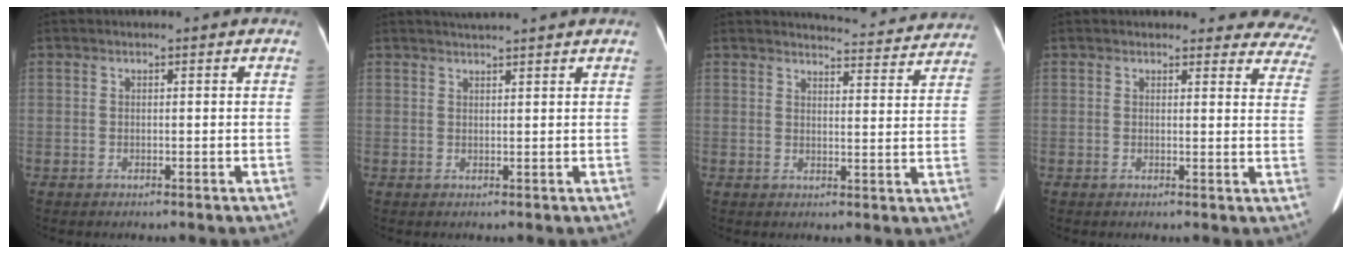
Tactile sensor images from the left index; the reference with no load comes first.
{"total": 3.5, "force": [3.2, -0.7, 1.2], "torque": [-0.015, 0.021, 0.049]}
{"total": 12.2, "force": [12.0, 1.5, 1.6], "torque": [-0.002, -0.025, 0.121]}
{"total": 14.4, "force": [13.5, 4.6, 1.8], "torque": [0.033, -0.047, 0.107]}